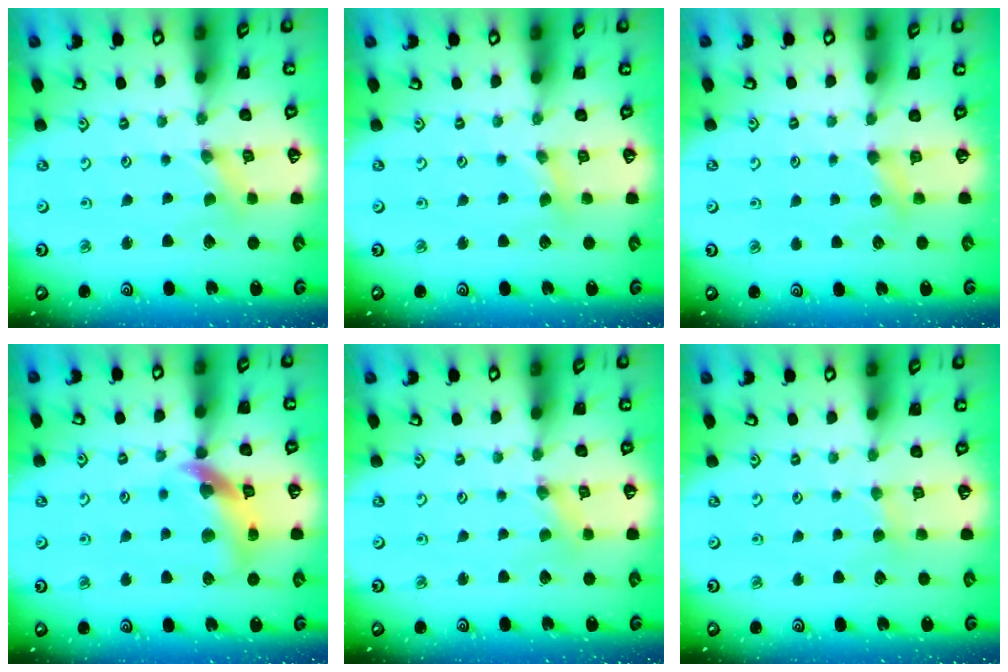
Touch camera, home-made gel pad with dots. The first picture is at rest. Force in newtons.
{"total": 2.8, "press": 2.8, "slide": 0.5}
{"total": 3.8, "press": 3.8, "slide": 0.5}
{"total": 12.4, "press": 12.2, "slide": 1.8}
{"total": 0.0}
{"total": 2.8, "press": 2.7, "slide": 0.4}